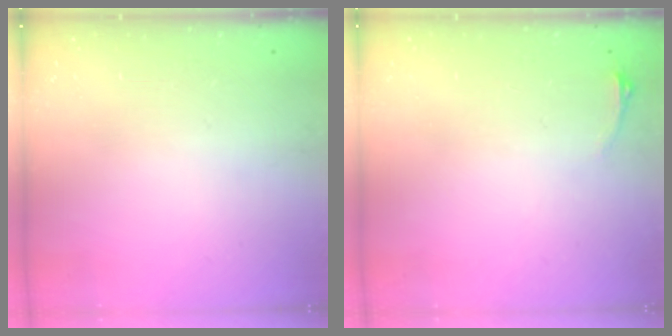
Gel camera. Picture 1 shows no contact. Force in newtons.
{"total": 2.9, "press": 2.6, "slide": 1.5}